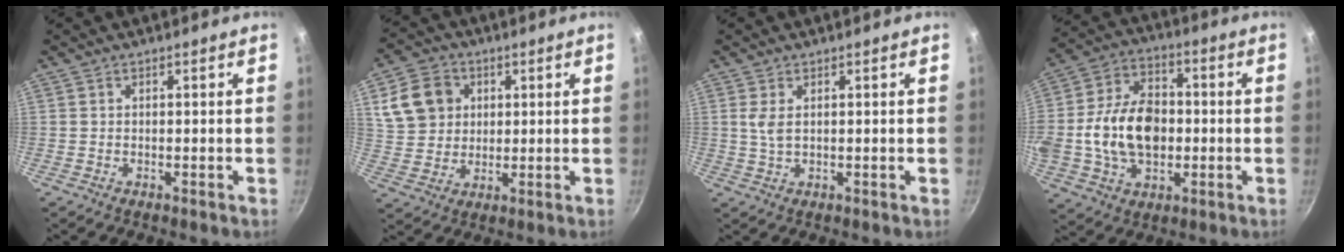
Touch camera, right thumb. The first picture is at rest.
{"total": 11.0, "force": [3.5, 9.2, 5.0], "torque": [-0.071, 0.001, 0.068]}
{"total": 2.7, "force": [0.7, 1.1, 2.4], "torque": [-0.050, -0.004, 0.017]}
{"total": 18.3, "force": [-1.3, 12.7, 13.2], "torque": [-0.214, 0.031, -0.025]}